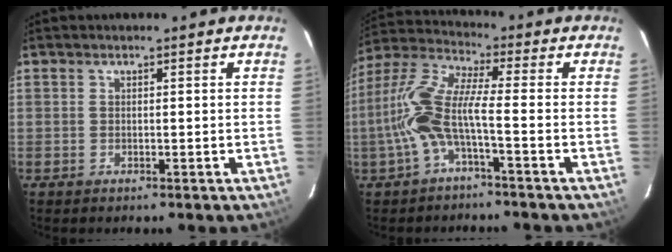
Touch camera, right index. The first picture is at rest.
{"total": 10.0, "force": [-3.0, 1.5, 9.4], "torque": [-0.217, 0.011, -0.063]}